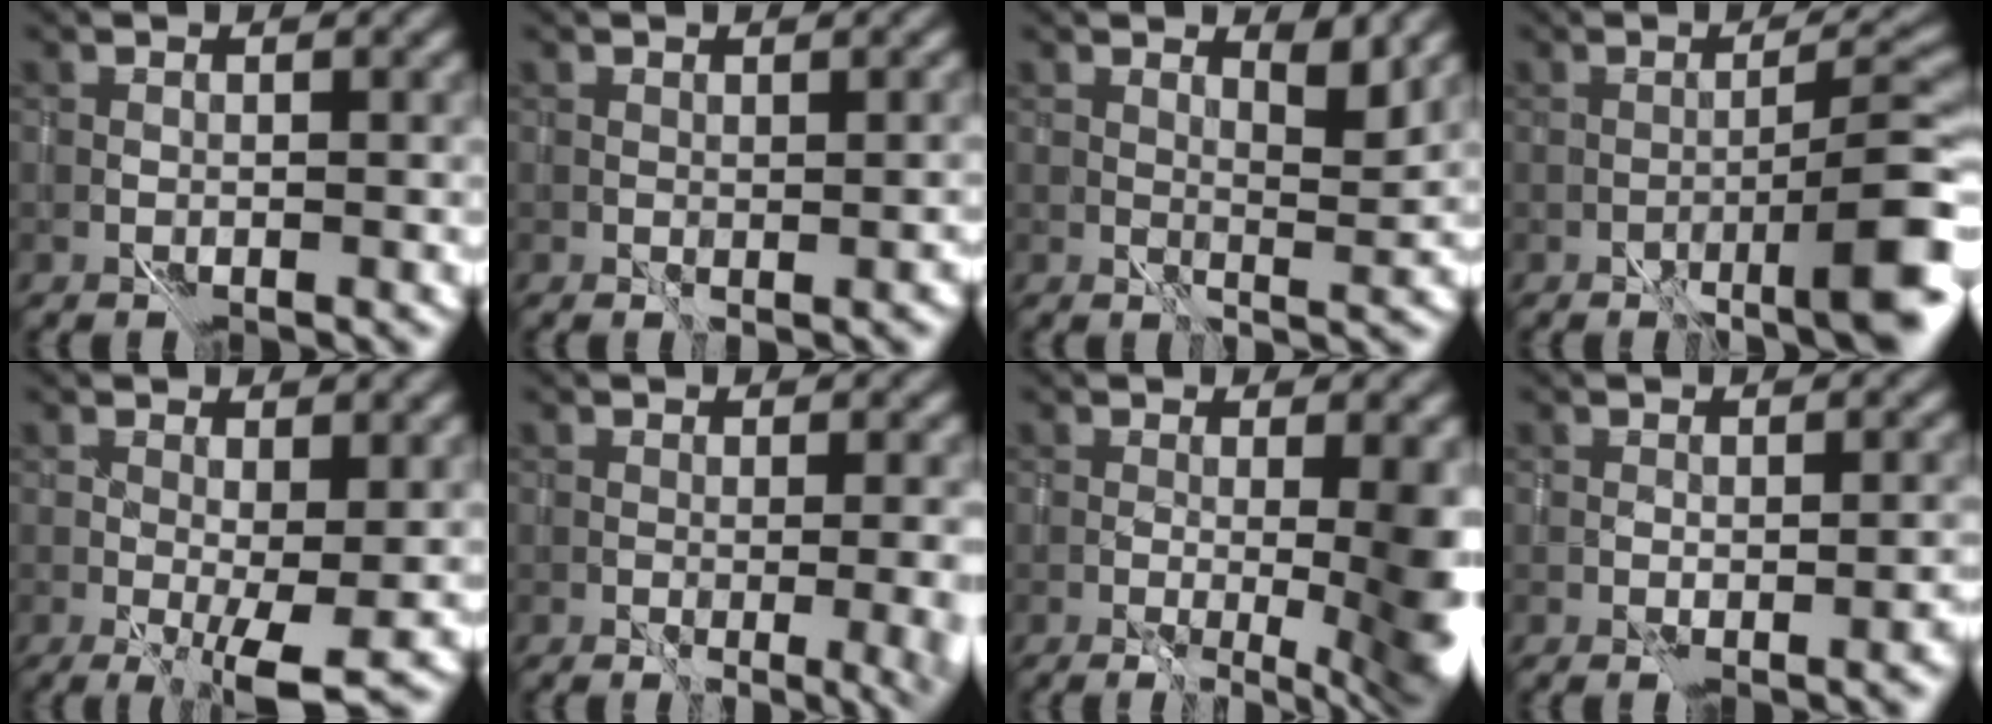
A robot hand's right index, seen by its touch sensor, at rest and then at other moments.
{"total": 0.8, "force": [0.7, 0.0, 0.4], "torque": [-0.003, 0.005, 0.018]}
{"total": 2.9, "force": [2.8, 0.0, 0.9], "torque": [-0.009, 0.001, 0.049]}
{"total": 7.2, "force": [-2.2, 1.4, 6.7], "torque": [-0.086, 0.018, -0.028]}
{"total": 3.1, "force": [0.5, 0.3, 3.0], "torque": [-0.057, -0.003, 0.013]}
{"total": 6.3, "force": [-0.5, 2.8, 5.6], "torque": [-0.032, -0.005, 0.022]}
{"total": 8.9, "force": [0.4, 2.7, 8.5], "torque": [-0.065, 0.000, 0.017]}
{"total": 2.4, "force": [-0.7, 0.7, 2.2], "torque": [-0.029, -0.001, 0.002]}